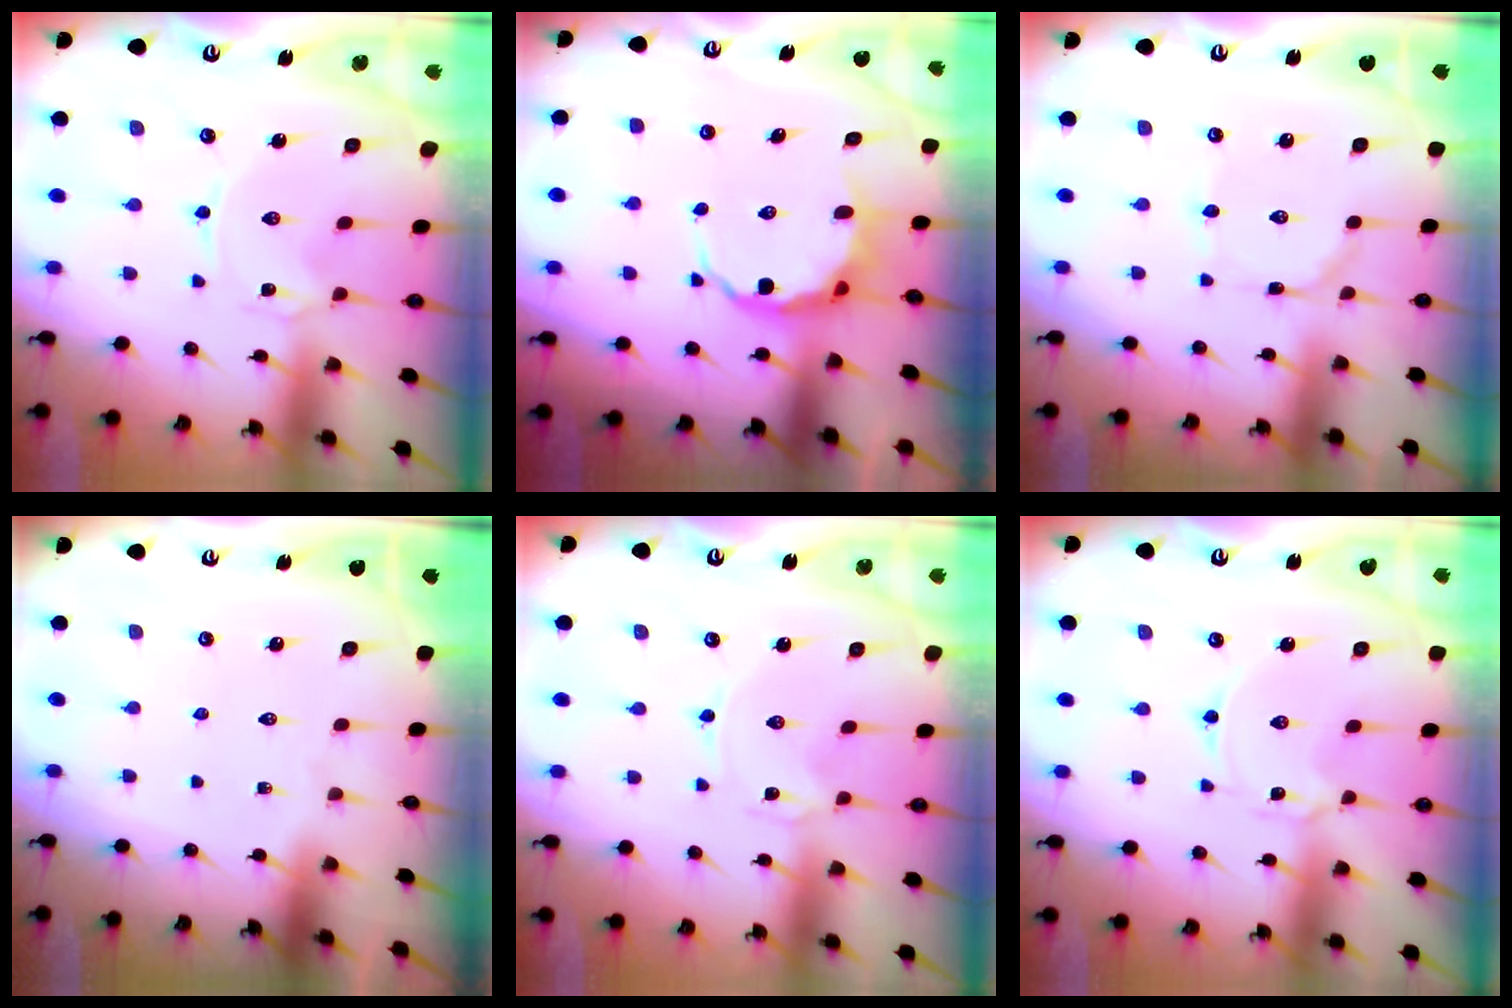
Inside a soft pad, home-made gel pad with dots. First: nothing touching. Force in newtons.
{"total": 7.2, "press": 6.9, "slide": 1.9}
{"total": 2.5, "press": 2.5, "slide": 0.1}
{"total": 0.0}
{"total": 0.0}
{"total": 1.4, "press": 1.4, "slide": 0.2}